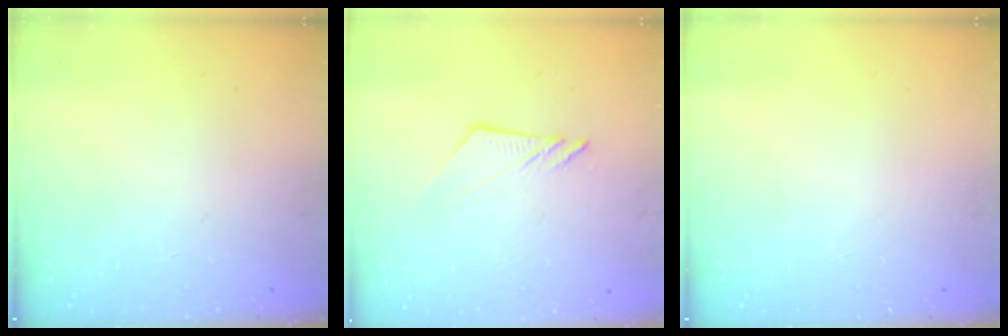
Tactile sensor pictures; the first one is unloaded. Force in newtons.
{"total": 6.7, "press": 6.7, "slide": 0.1}
{"total": 0.0}